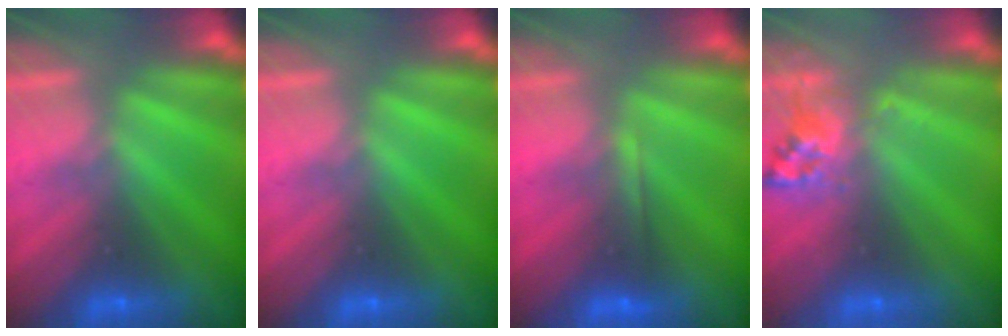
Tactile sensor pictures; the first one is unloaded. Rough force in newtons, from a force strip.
{"total": 0.0}
{"total": 1.8}
{"total": 2.6}